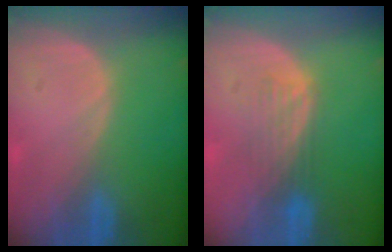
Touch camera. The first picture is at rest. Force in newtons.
{"total": 4.5, "press": 3.9, "slide": 2.4}